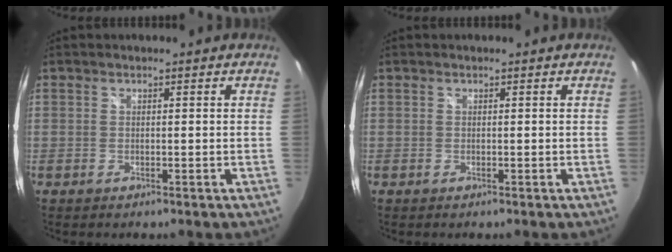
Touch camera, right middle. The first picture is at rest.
{"total": 0.0}